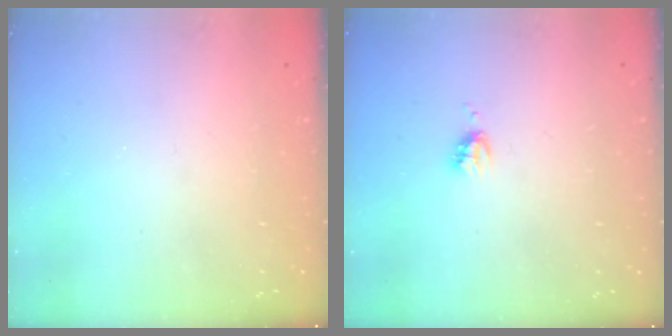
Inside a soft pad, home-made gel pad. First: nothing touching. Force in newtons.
{"total": 2.9, "press": 2.9, "slide": 0.3}